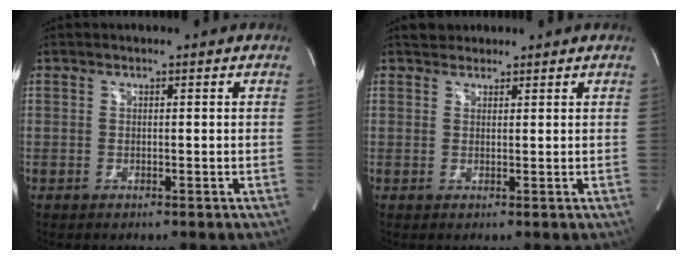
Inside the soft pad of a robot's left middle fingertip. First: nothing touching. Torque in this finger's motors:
{"motor_torque": [0.24, -0.17, -0.10, 0.00]}